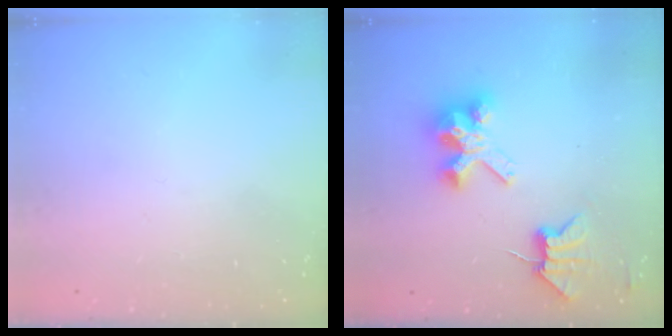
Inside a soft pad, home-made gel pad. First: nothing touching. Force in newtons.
{"total": 6.8, "press": 6.8, "slide": 0.3}